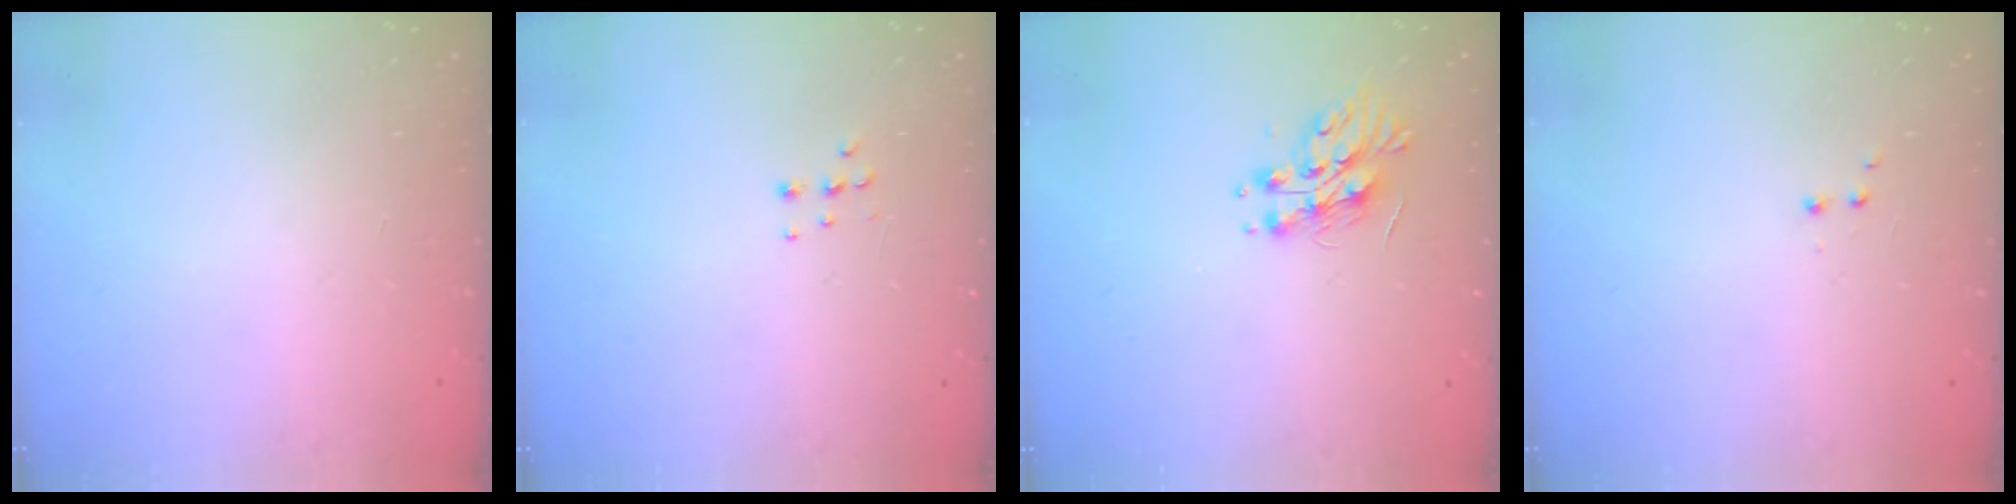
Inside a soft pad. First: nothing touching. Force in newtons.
{"total": 5.7, "press": 5.6, "slide": 1.0}
{"total": 11.1, "press": 11.1, "slide": 0.2}
{"total": 1.9, "press": 1.8, "slide": 0.5}